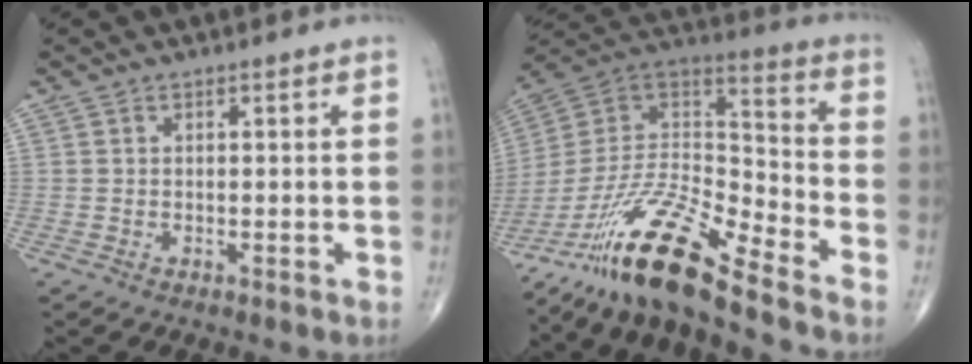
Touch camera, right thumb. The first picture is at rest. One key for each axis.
{"total": 19.3, "fx": -14.9, "fy": 3.0, "fz": 11.9, "tx": -0.223, "ty": 0.075, "tz": -0.281}